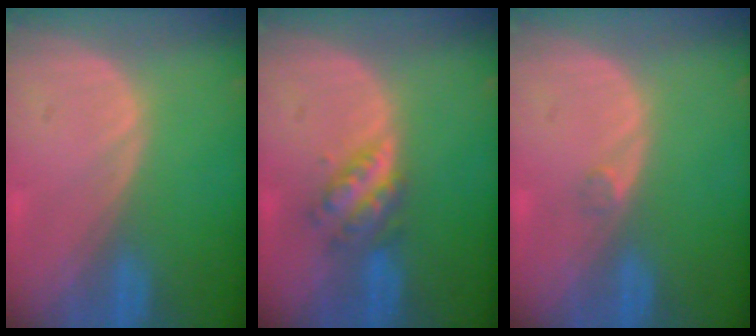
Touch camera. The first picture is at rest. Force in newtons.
{"total": 4.7, "press": 4.6, "slide": 1.2}
{"total": 0.9, "press": 0.8, "slide": 0.5}